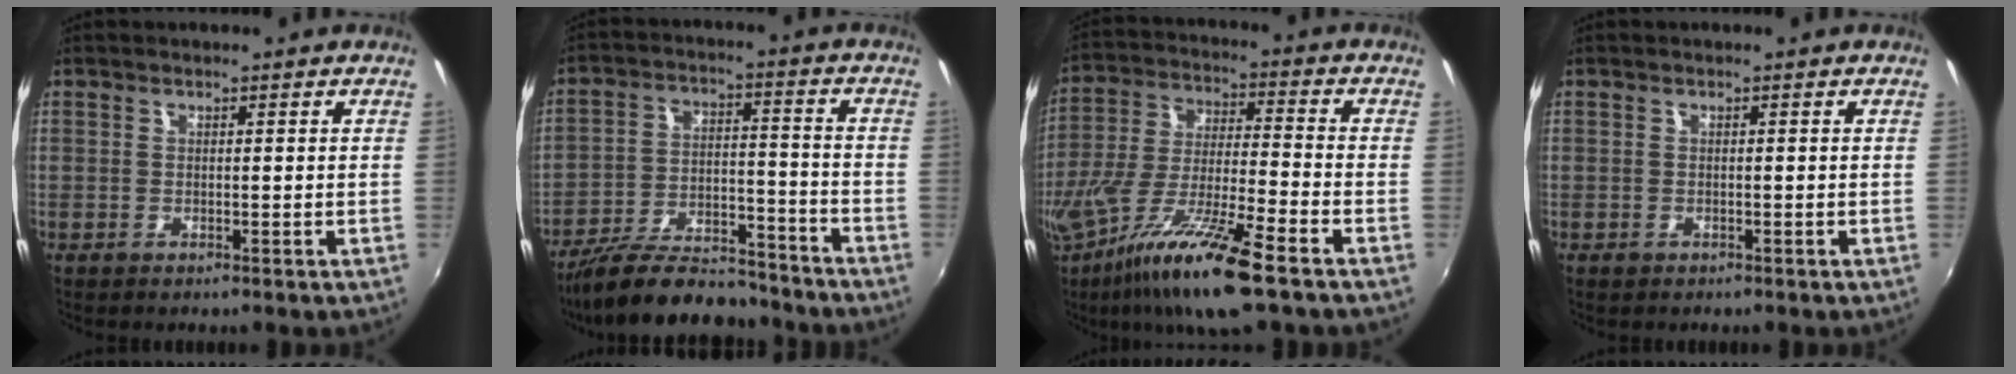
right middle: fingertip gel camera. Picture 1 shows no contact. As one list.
[{"total": 18.4, "force": [-15.7, 5.3, 7.9], "torque": [-0.157, -0.006, -0.239]}, {"total": 18.4, "force": [-10.9, 1.8, 14.7], "torque": [-0.289, -0.051, -0.200]}, {"total": 0.7, "force": [-0.5, 0.5, 0.2], "torque": [-0.004, -0.001, -0.005]}]